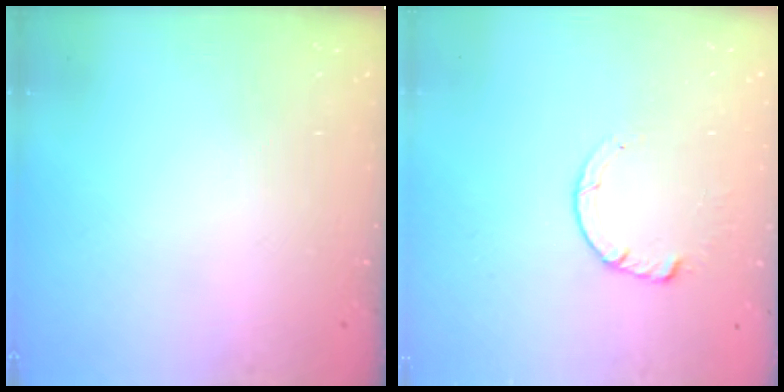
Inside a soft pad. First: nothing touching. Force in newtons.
{"total": 3.3, "press": 3.3, "slide": 0.4}